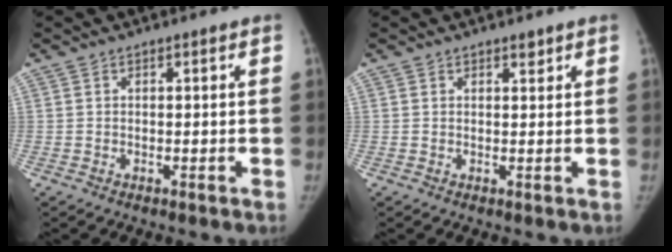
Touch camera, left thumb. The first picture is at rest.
{"total": 1.1, "force": [0.9, 0.5, 0.5], "torque": [0.003, -0.006, 0.011]}